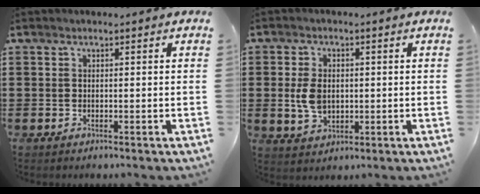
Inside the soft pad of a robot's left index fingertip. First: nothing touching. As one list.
[{"total": 5.2, "force": [0.2, 3.5, 3.9], "torque": [-0.101, 0.002, -0.002]}]